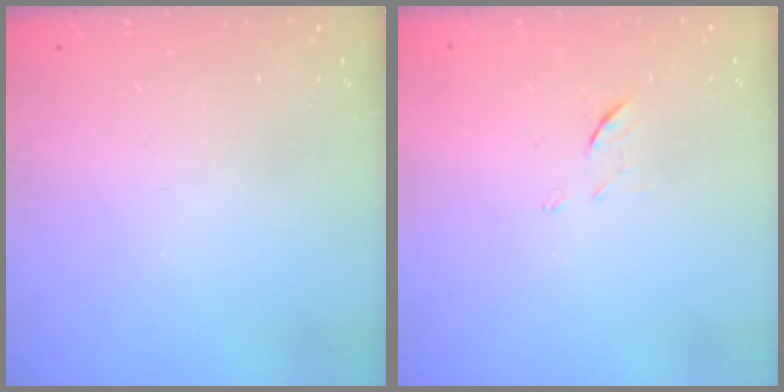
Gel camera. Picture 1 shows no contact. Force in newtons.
{"total": 5.8, "press": 5.7, "slide": 1.3}